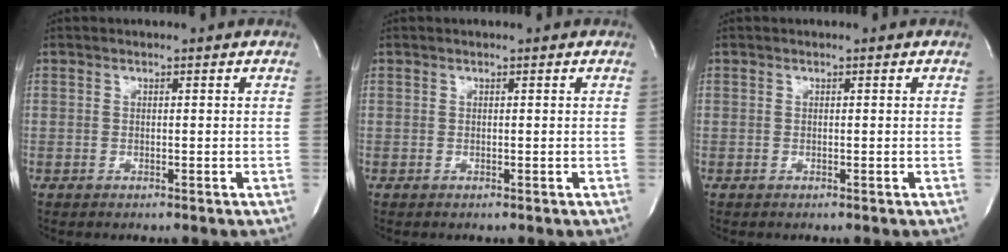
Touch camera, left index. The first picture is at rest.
{"total": 0.0}
{"total": 0.0}